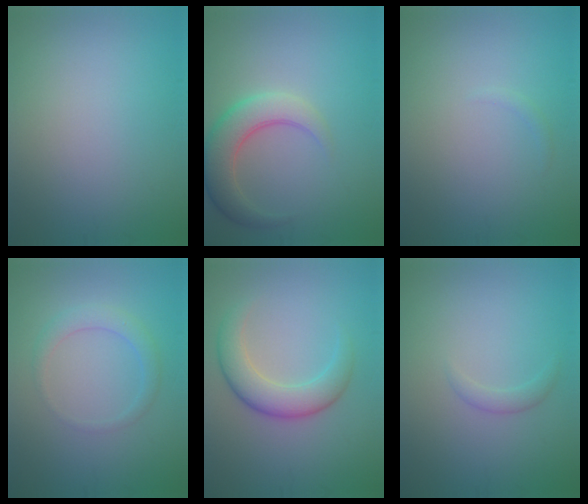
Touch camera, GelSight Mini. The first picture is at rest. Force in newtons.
{"total": 4.9, "press": 4.9, "slide": 0.5}
{"total": 0.5, "press": 0.5, "slide": 0.1}
{"total": 2.2, "press": 2.2, "slide": 0.1}
{"total": 4.6, "press": 4.6, "slide": 0.1}
{"total": 1.2, "press": 1.1, "slide": 0.2}